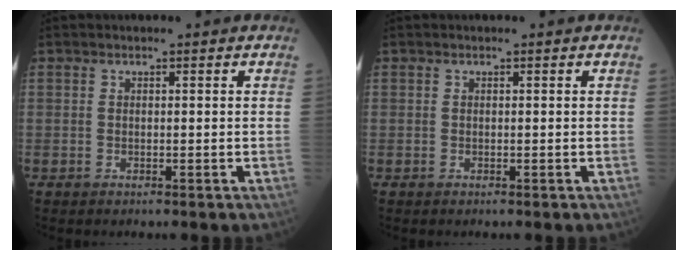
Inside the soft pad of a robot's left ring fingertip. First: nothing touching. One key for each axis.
{"total": 0.0}